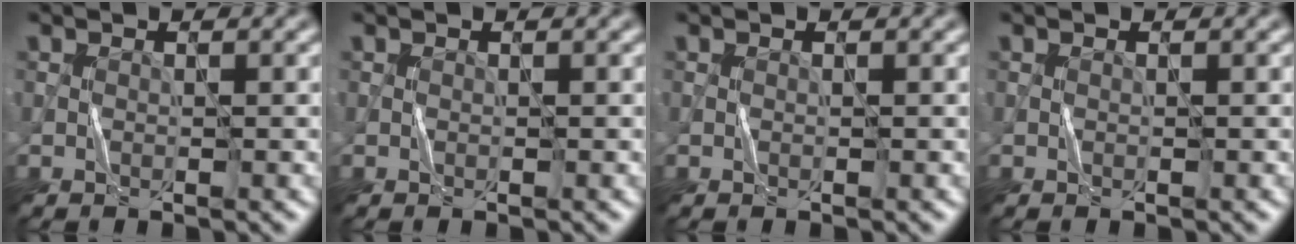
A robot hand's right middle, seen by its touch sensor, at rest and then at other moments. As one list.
[{"total": 0.0}, {"total": 0.0}, {"total": 0.0}]